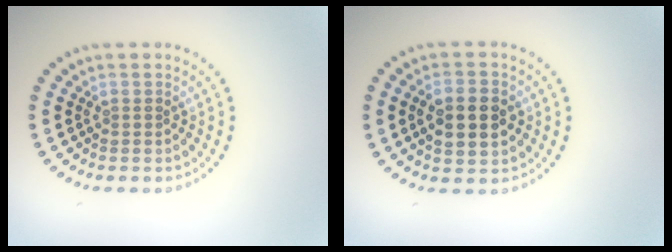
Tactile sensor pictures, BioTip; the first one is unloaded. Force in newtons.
{"total": 4.4, "press": 4.4, "slide": 0.1}